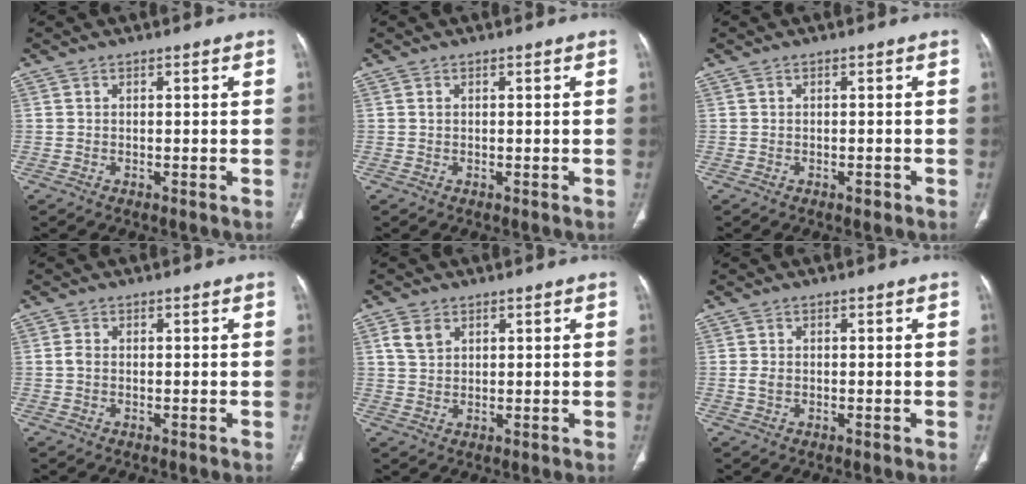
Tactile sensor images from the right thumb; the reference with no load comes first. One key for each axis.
{"total": 0.0}
{"total": 0.9, "fx": -0.7, "fy": 0.5, "fz": 0.5, "tx": -0.004, "ty": 0.002, "tz": -0.010}
{"total": 1.2, "fx": -0.1, "fy": 0.8, "fz": 0.9, "tx": -0.020, "ty": -0.001, "tz": -0.003}
{"total": 3.8, "fx": 1.8, "fy": 2.6, "fz": 2.0, "tx": -0.036, "ty": -0.001, "tz": 0.041}
{"total": 1.3, "fx": -0.1, "fy": 0.9, "fz": 1.0, "tx": -0.026, "ty": 0.001, "tz": -0.002}